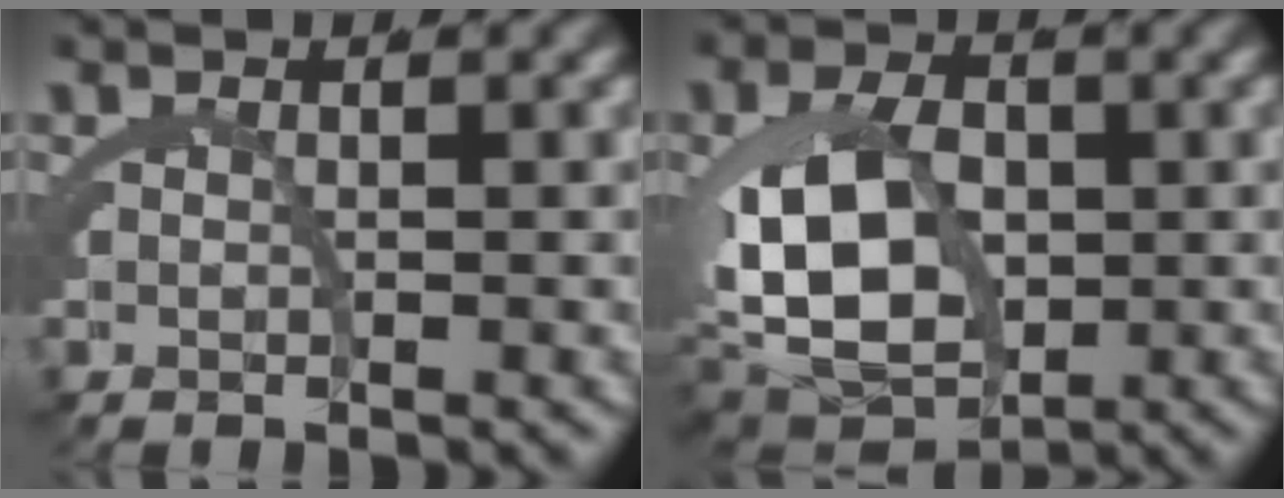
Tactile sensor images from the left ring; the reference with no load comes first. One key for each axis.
{"total": 10.8, "fx": -0.5, "fy": 7.7, "fz": 7.6, "tx": -0.169, "ty": -0.039, "tz": 0.012}